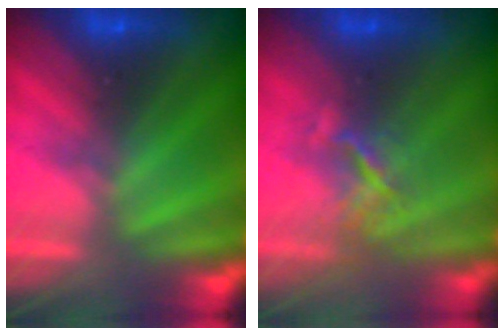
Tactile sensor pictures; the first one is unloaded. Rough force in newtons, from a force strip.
{"total": 3.5}